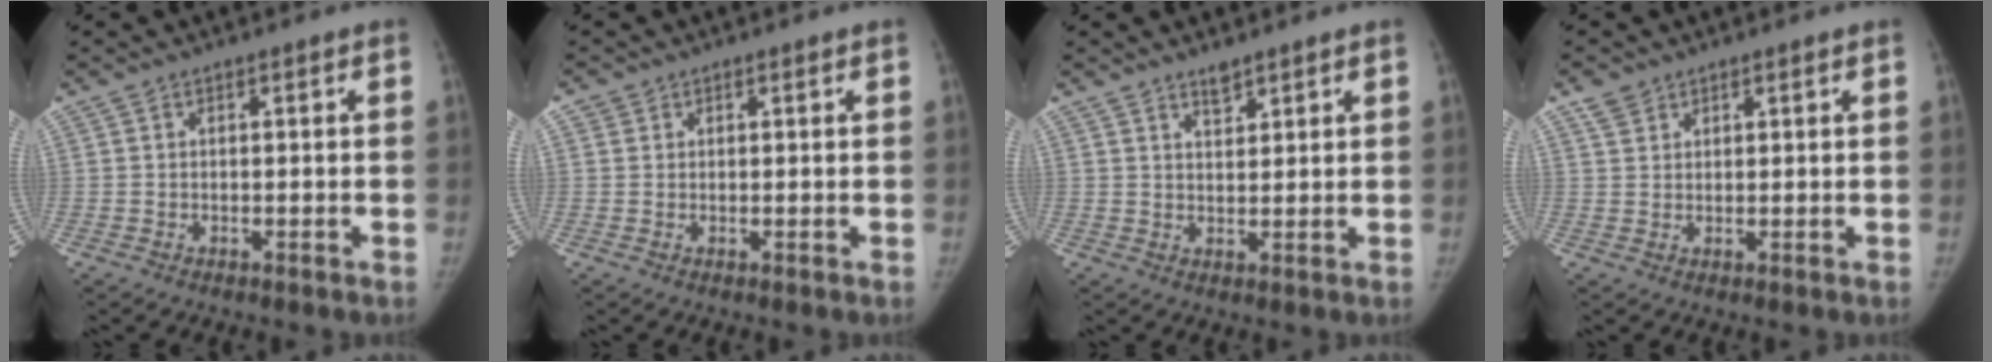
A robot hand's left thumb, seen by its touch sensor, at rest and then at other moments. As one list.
[{"total": 1.1, "force": [0.6, 0.9, 0.1], "torque": [0.009, -0.002, 0.007]}, {"total": 2.8, "force": [2.3, 1.0, 1.3], "torque": [-0.015, -0.020, 0.042]}, {"total": 2.9, "force": [2.1, 1.8, 0.8], "torque": [-0.006, -0.004, 0.041]}]